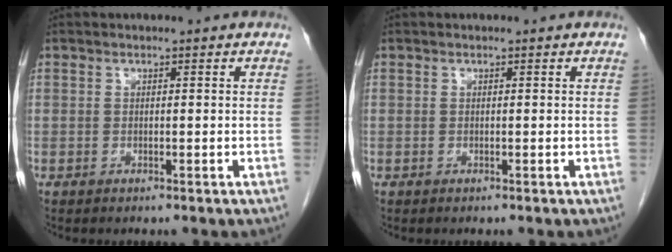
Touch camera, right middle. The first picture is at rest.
{"total": 0.0}